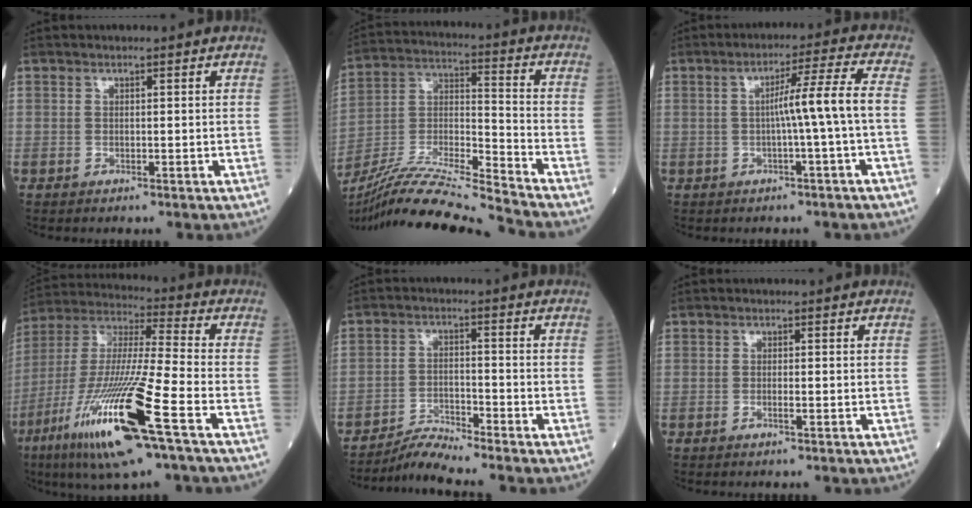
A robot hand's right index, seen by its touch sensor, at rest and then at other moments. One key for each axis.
{"total": 17.3, "fx": -15.9, "fy": -2.0, "fz": 6.6, "tx": -0.121, "ty": 0.000, "tz": -0.290}
{"total": 6.6, "fx": -0.8, "fy": -1.7, "fz": 6.4, "tx": -0.104, "ty": 0.015, "tz": -0.010}
{"total": 21.3, "fx": -9.6, "fy": 1.0, "fz": 18.9, "tx": -0.401, "ty": -0.046, "tz": -0.183}
{"total": 4.4, "fx": -4.2, "fy": -1.3, "fz": -0.1, "tx": -0.004, "ty": -0.016, "tz": -0.080}
{"total": 1.1, "fx": -0.4, "fy": 0.0, "fz": 1.1, "tx": -0.021, "ty": -0.001, "tz": -0.008}